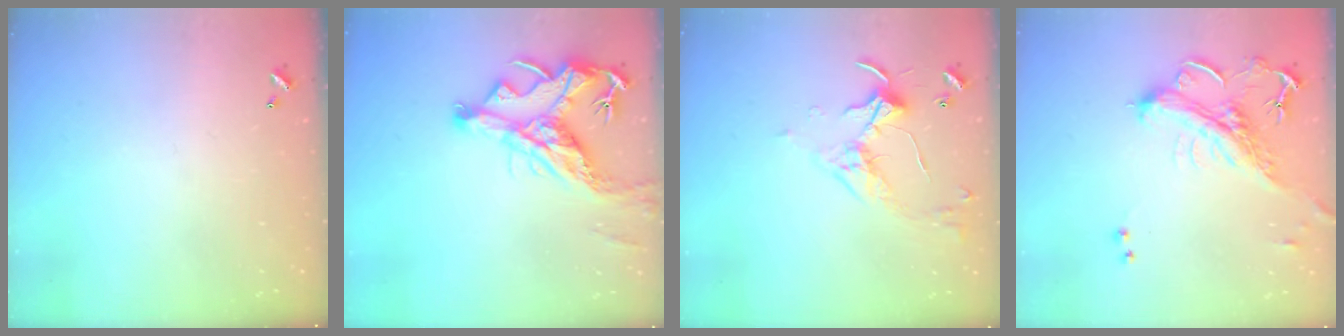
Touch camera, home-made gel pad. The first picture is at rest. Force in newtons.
{"total": 11.8, "press": 11.6, "slide": 1.9}
{"total": 3.4, "press": 3.4, "slide": 0.6}
{"total": 2.3, "press": 1.9, "slide": 1.3}